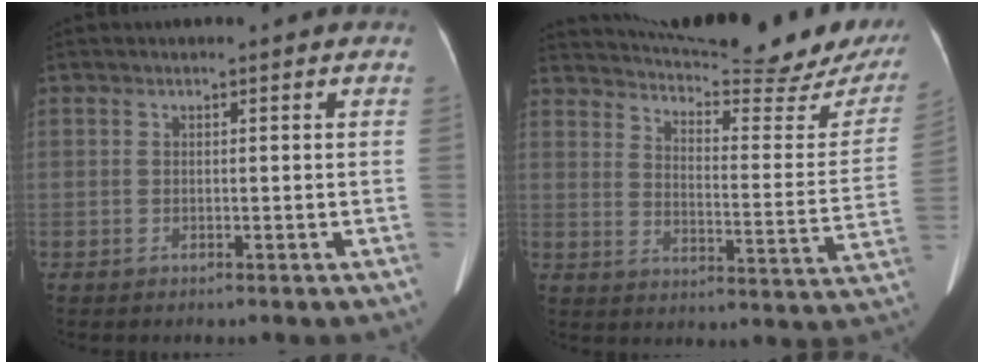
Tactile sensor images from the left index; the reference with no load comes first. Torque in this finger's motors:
{"motor_torque": [0.23, -0.78, 0.37, 0.08]}